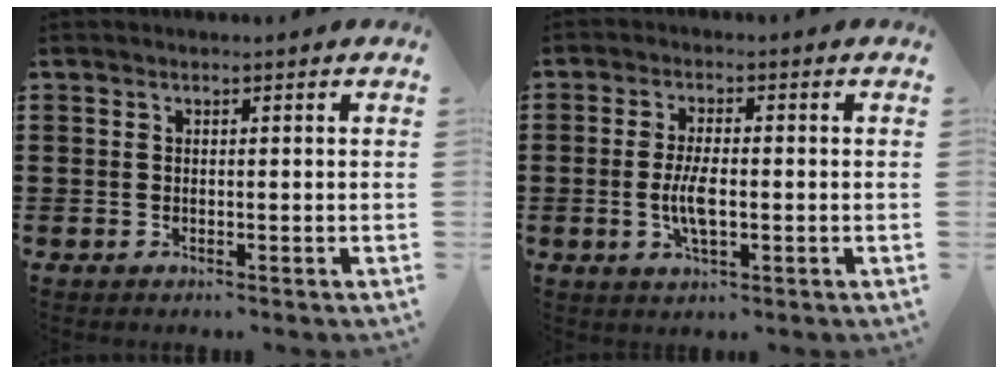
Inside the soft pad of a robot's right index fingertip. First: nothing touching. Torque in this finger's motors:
{"motor_torque": [1.19, 0.95, 0.10, 0.06]}